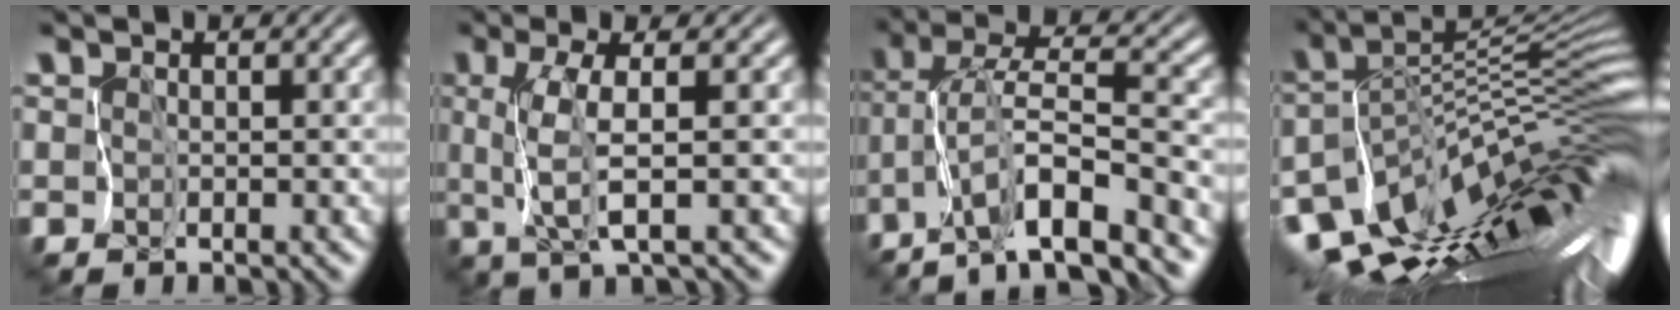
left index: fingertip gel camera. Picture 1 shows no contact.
{"total": 3.5, "force": [0.7, -0.4, 3.4], "torque": [-0.087, 0.000, 0.010]}
{"total": 8.4, "force": [-5.8, 0.8, 6.1], "torque": [-0.106, 0.018, -0.115]}
{"total": 12.7, "force": [-3.4, 3.9, 11.6], "torque": [-0.210, 0.003, -0.051]}